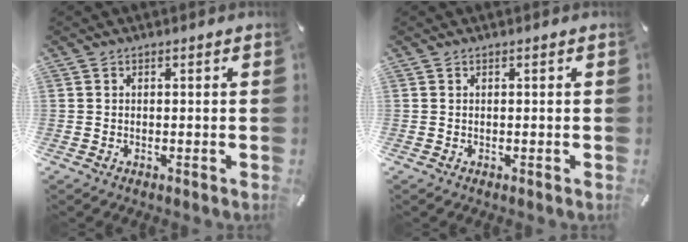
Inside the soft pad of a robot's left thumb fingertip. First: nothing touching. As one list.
[{"total": 0.0}]